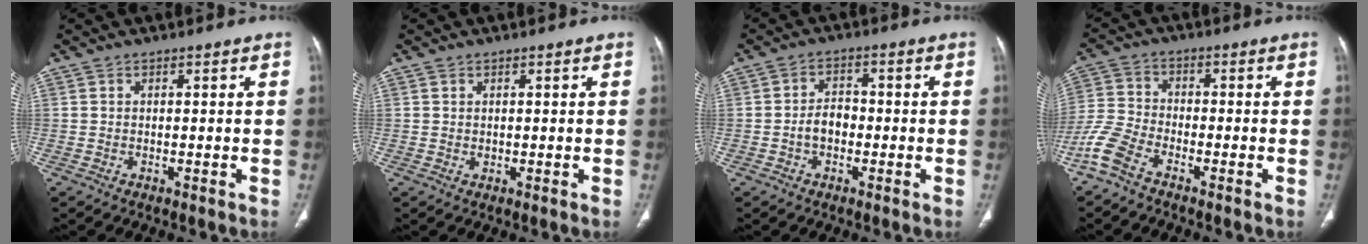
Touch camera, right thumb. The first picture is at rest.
{"total": 0.8, "force": [0.3, 0.7, 0.4], "torque": [-0.005, -0.002, 0.008]}
{"total": 4.1, "force": [-1.1, 2.8, 2.7], "torque": [-0.038, 0.019, -0.025]}
{"total": 6.8, "force": [-4.9, 2.9, 3.9], "torque": [-0.096, 0.013, -0.112]}